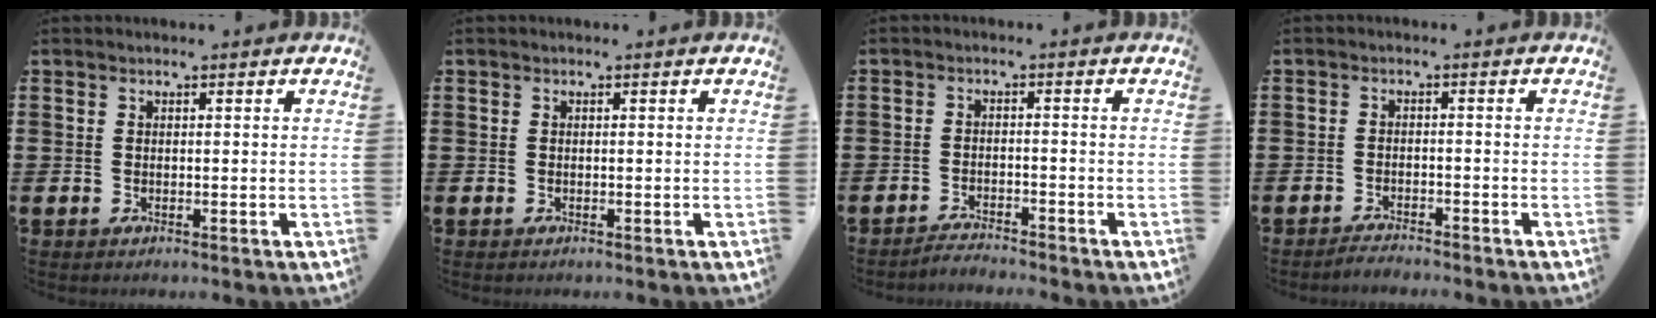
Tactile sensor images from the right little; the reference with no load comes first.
{"total": 0.0}
{"total": 2.0, "force": [-2.0, -0.2, 0.0], "torque": [-0.004, 0.005, -0.043]}
{"total": 1.7, "force": [-1.7, -0.1, 0.0], "torque": [-0.005, 0.004, -0.034]}